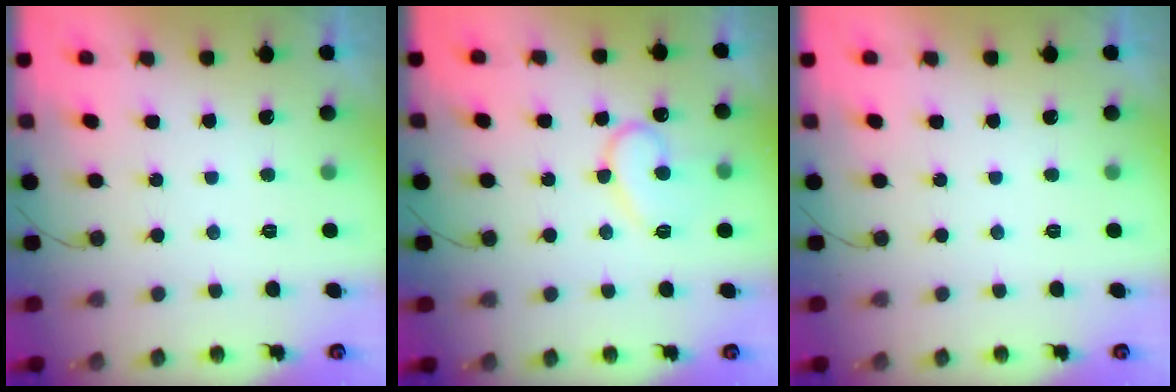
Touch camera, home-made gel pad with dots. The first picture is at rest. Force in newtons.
{"total": 12.6, "press": 12.6, "slide": 1.0}
{"total": 0.0}